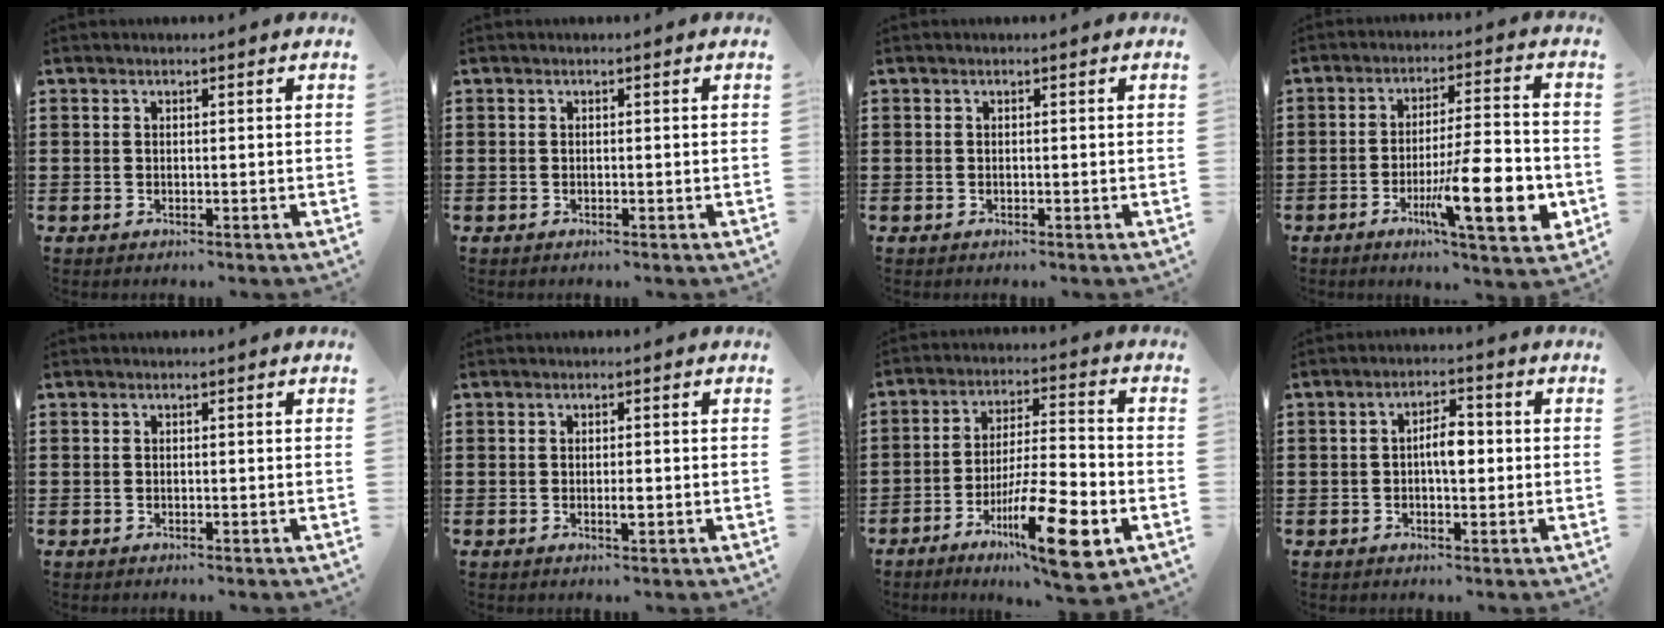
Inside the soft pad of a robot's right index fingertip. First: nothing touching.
{"total": 0.0}
{"total": 0.0}
{"total": 13.9, "force": [-4.7, 2.8, 12.8], "torque": [-0.207, -0.007, -0.077]}
{"total": 0.0}
{"total": 1.5, "force": [-0.3, 0.4, 1.5], "torque": [-0.026, -0.001, -0.005]}
{"total": 14.1, "force": [-6.7, 3.1, 12.1], "torque": [-0.222, 0.006, -0.112]}
{"total": 4.0, "force": [-0.1, 1.6, 3.6], "torque": [-0.060, 0.002, -0.006]}